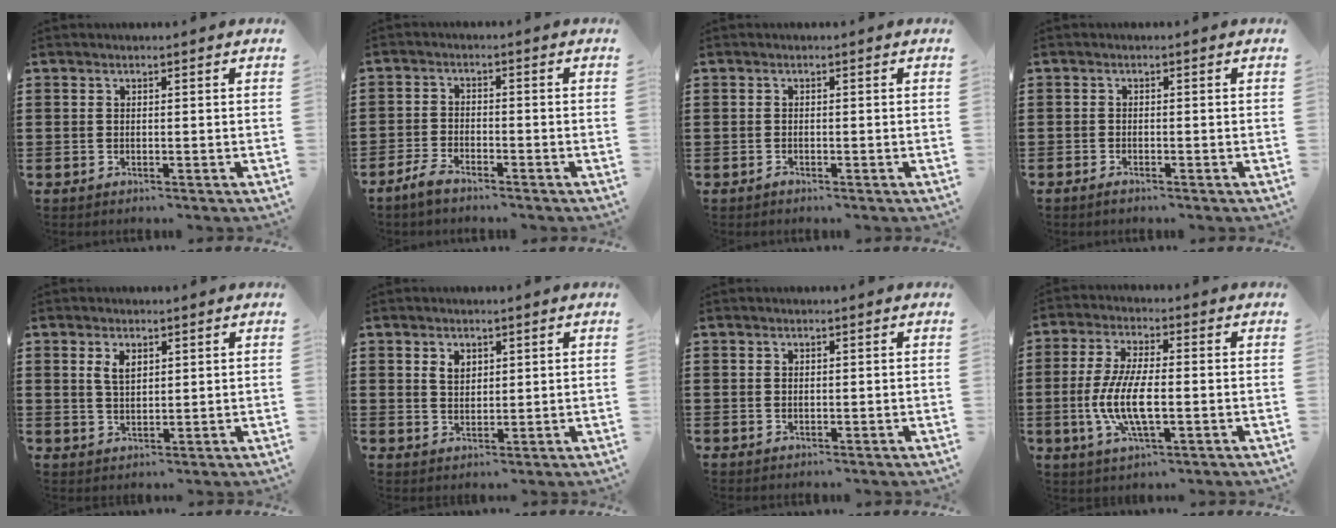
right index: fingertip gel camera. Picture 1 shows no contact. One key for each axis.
{"total": 2.8, "fx": -2.5, "fy": 0.7, "fz": 0.9, "tx": -0.034, "ty": 0.004, "tz": -0.056}
{"total": 0.6, "fx": -0.5, "fy": 0.2, "fz": 0.1, "tx": -0.002, "ty": 0.000, "tz": -0.011}
{"total": 0.9, "fx": -0.8, "fy": 0.2, "fz": 0.3, "tx": -0.009, "ty": -0.003, "tz": -0.015}
{"total": 2.9, "fx": 1.4, "fy": 1.5, "fz": 2.0, "tx": -0.044, "ty": 0.006, "tz": 0.024}
{"total": 2.5, "fx": 1.3, "fy": 1.8, "fz": 1.3, "tx": -0.031, "ty": 0.007, "tz": 0.023}
{"total": 0.5, "fx": 0.2, "fy": 0.4, "fz": 0.2, "tx": -0.005, "ty": 0.002, "tz": 0.004}
{"total": 9.0, "fx": -1.9, "fy": 3.1, "fz": 8.2, "tx": -0.180, "ty": -0.011, "tz": -0.039}